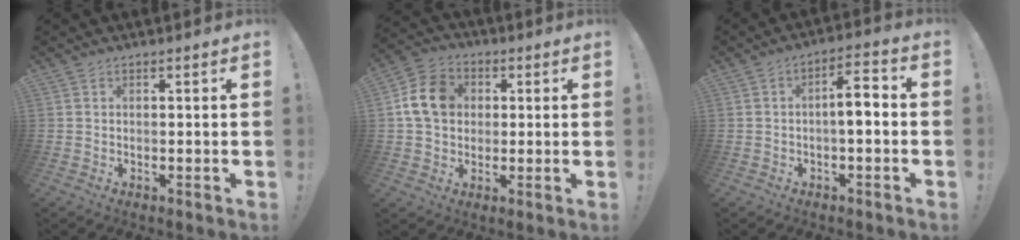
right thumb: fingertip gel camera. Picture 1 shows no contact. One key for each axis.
{"total": 12.7, "fx": 2.1, "fy": 10.3, "fz": 7.2, "tx": -0.123, "ty": 0.010, "tz": 0.045}
{"total": 7.2, "fx": -1.0, "fy": 2.5, "fz": 6.7, "tx": -0.094, "ty": 0.006, "tz": -0.023}